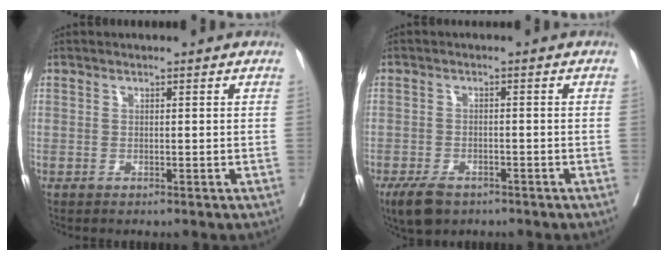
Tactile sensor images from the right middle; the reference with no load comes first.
{"total": 5.0, "force": [-3.5, 2.5, 2.6], "torque": [-0.051, -0.006, -0.056]}